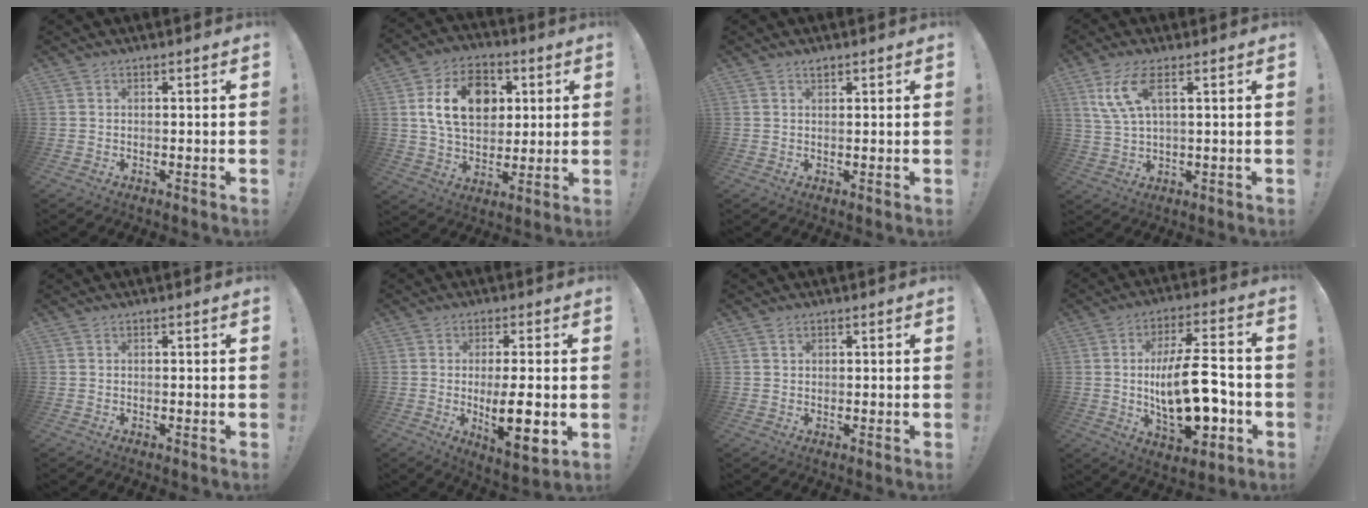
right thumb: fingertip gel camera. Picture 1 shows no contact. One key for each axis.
{"total": 16.9, "fx": 4.6, "fy": 12.5, "fz": 10.5, "tx": -0.164, "ty": -0.003, "tz": 0.088}
{"total": 1.1, "fx": 1.0, "fy": 0.2, "fz": 0.4, "tx": 0.001, "ty": -0.006, "tz": 0.016}
{"total": 9.1, "fx": 3.8, "fy": 3.2, "fz": 7.6, "tx": -0.144, "ty": -0.009, "tz": 0.072}
{"total": 0.0}
{"total": 11.4, "fx": -1.4, "fy": 3.2, "fz": 10.9, "tx": -0.185, "ty": -0.011, "tz": -0.025}
{"total": 1.0, "fx": 0.6, "fy": 0.8, "fz": 0.1, "tx": 0.005, "ty": -0.002, "tz": 0.009}
{"total": 20.6, "fx": -2.8, "fy": 8.2, "fz": 18.6, "tx": -0.320, "ty": 0.005, "tz": -0.047}